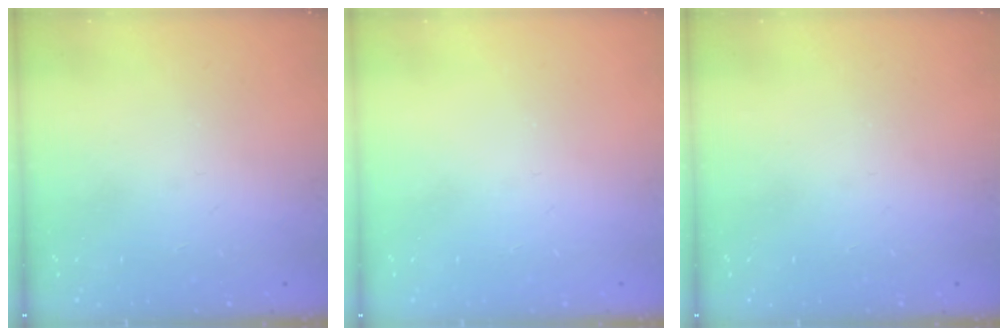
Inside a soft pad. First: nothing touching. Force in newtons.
{"total": 0.0}
{"total": 0.0}